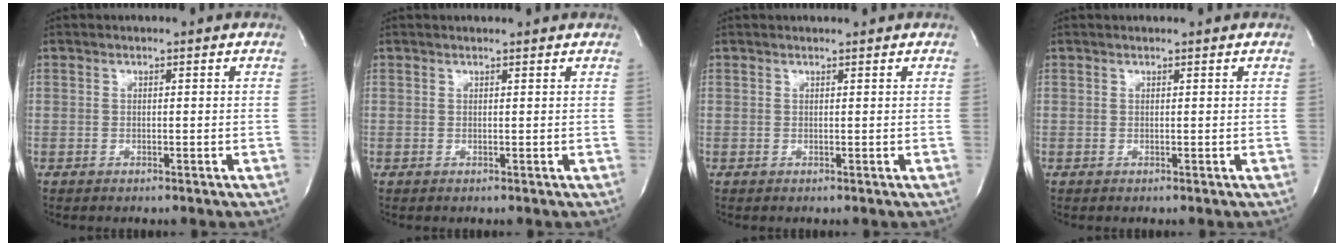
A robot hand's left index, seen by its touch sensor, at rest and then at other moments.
{"total": 2.0, "force": [2.0, 0.1, 0.3], "torque": [-0.010, 0.011, 0.024]}
{"total": 1.2, "force": [1.1, 0.0, 0.2], "torque": [-0.006, 0.010, 0.020]}
{"total": 0.7, "force": [0.7, 0.0, 0.1], "torque": [-0.005, 0.007, 0.013]}